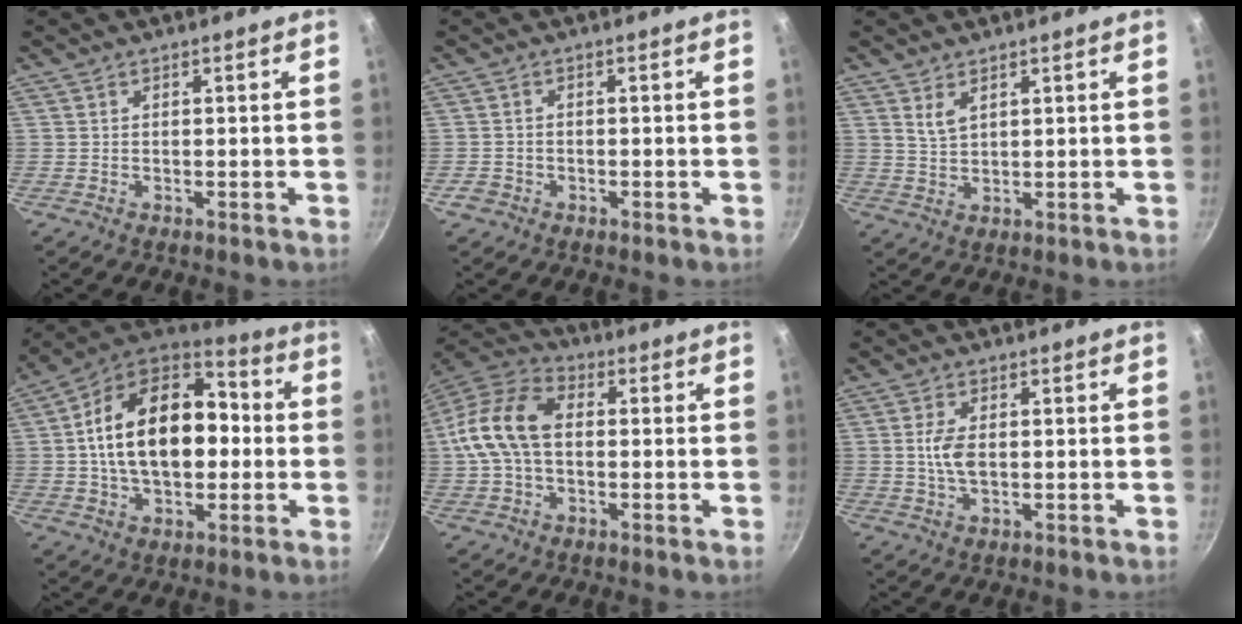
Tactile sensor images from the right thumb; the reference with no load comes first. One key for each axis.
{"total": 2.2, "fx": -1.1, "fy": 1.7, "fz": 0.7, "tx": -0.013, "ty": 0.009, "tz": -0.018}
{"total": 3.2, "fx": 1.8, "fy": 1.6, "fz": 2.1, "tx": -0.038, "ty": -0.011, "tz": 0.038}
{"total": 22.4, "fx": 0.5, "fy": 14.4, "fz": 17.1, "tx": -0.264, "ty": 0.040, "tz": -0.003}
{"total": 14.3, "fx": 0.4, "fy": 9.5, "fz": 10.7, "tx": -0.193, "ty": 0.037, "tz": -0.009}
{"total": 4.7, "fx": 0.1, "fy": 2.5, "fz": 3.9, "tx": -0.076, "ty": 0.003, "tz": 0.001}